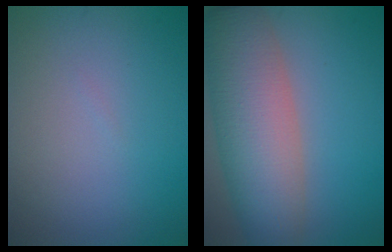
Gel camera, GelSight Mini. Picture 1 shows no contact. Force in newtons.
{"total": 9.7, "press": 9.7, "slide": 0.4}